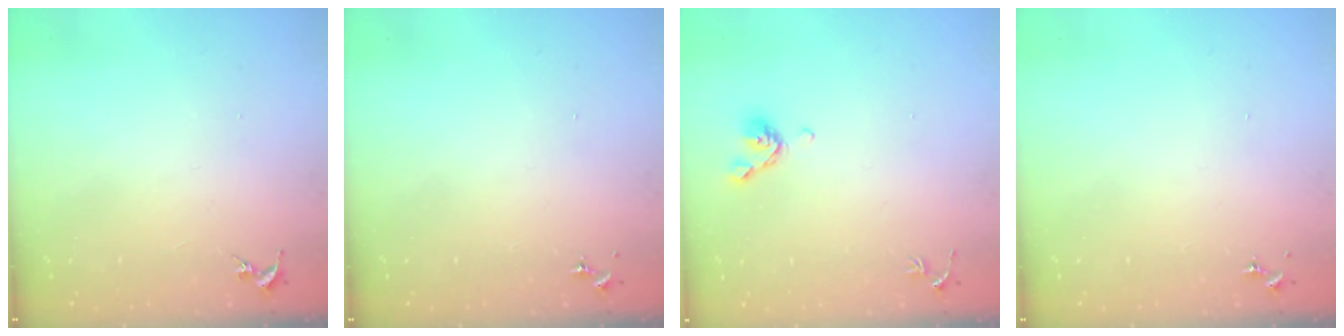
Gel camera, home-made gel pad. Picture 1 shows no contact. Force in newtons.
{"total": 0.0}
{"total": 6.5, "press": 6.4, "slide": 1.3}
{"total": 0.0}